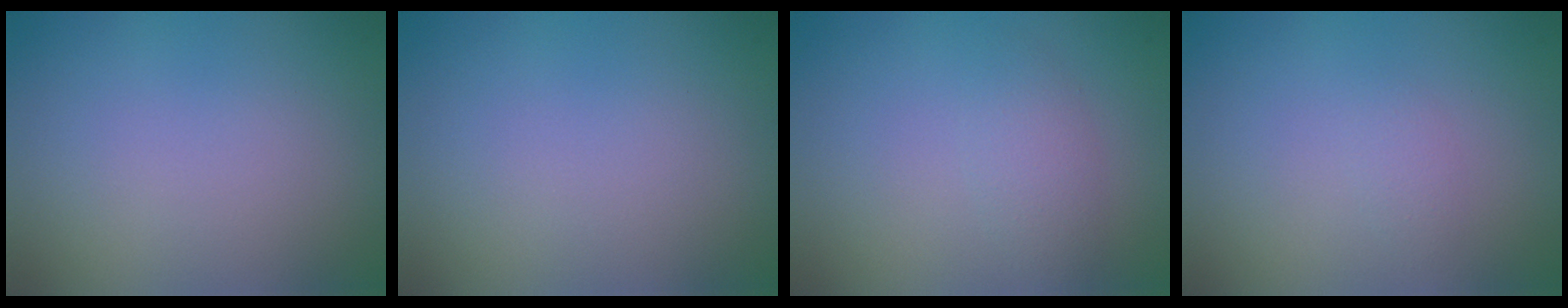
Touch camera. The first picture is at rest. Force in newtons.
{"total": 0.0}
{"total": 1.7, "press": 1.7, "slide": 0.0}
{"total": 0.8, "press": 0.8, "slide": 0.0}